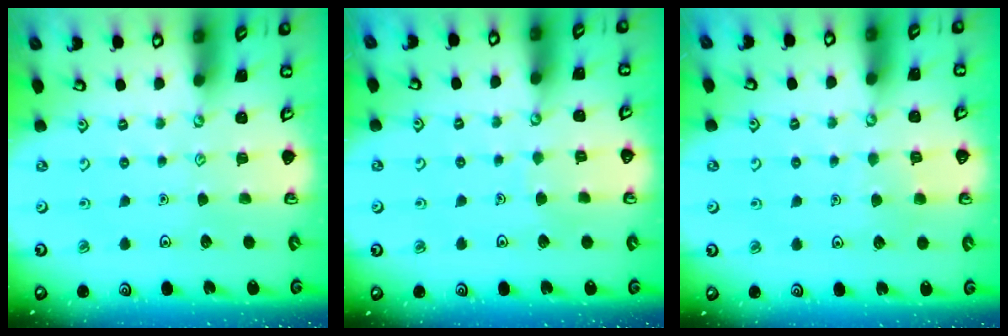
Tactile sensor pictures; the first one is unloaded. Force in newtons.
{"total": 3.6, "press": 3.6, "slide": 0.3}
{"total": 4.0, "press": 4.0, "slide": 0.4}